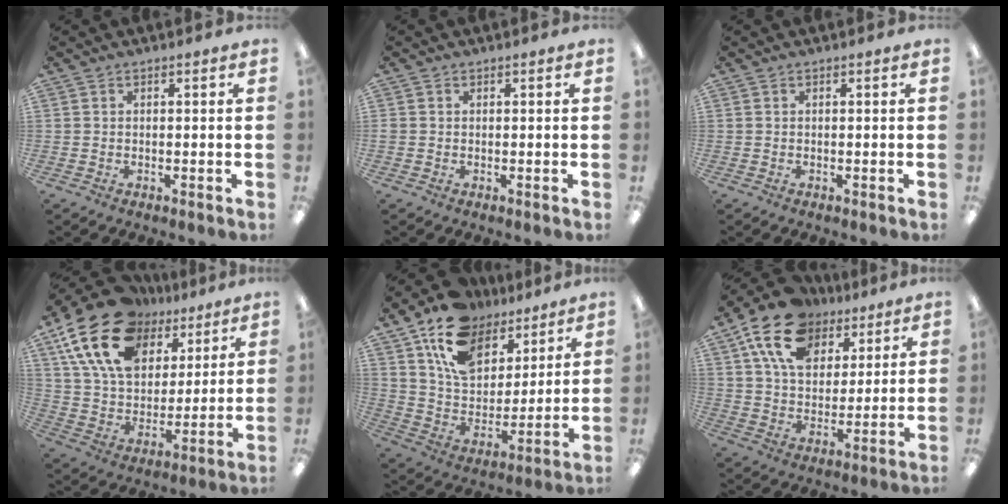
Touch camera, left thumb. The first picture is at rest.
{"total": 0.5, "force": [0.0, 0.5, 0.2], "torque": [-0.002, 0.004, -0.002]}
{"total": 0.0}
{"total": 21.6, "force": [11.9, 13.5, 11.9], "torque": [-0.229, -0.042, 0.221]}
{"total": 16.5, "force": [10.5, 10.5, 7.2], "torque": [-0.139, -0.051, 0.197]}
{"total": 17.7, "force": [10.5, 11.3, 8.7], "torque": [-0.159, -0.040, 0.193]}